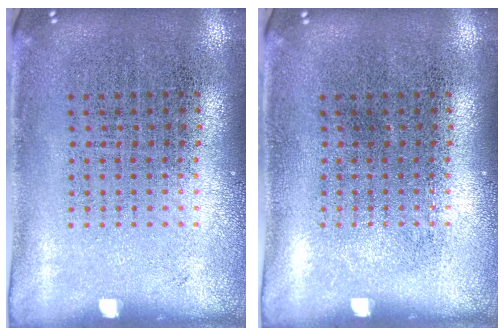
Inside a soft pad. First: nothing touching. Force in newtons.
{"total": 0.0}